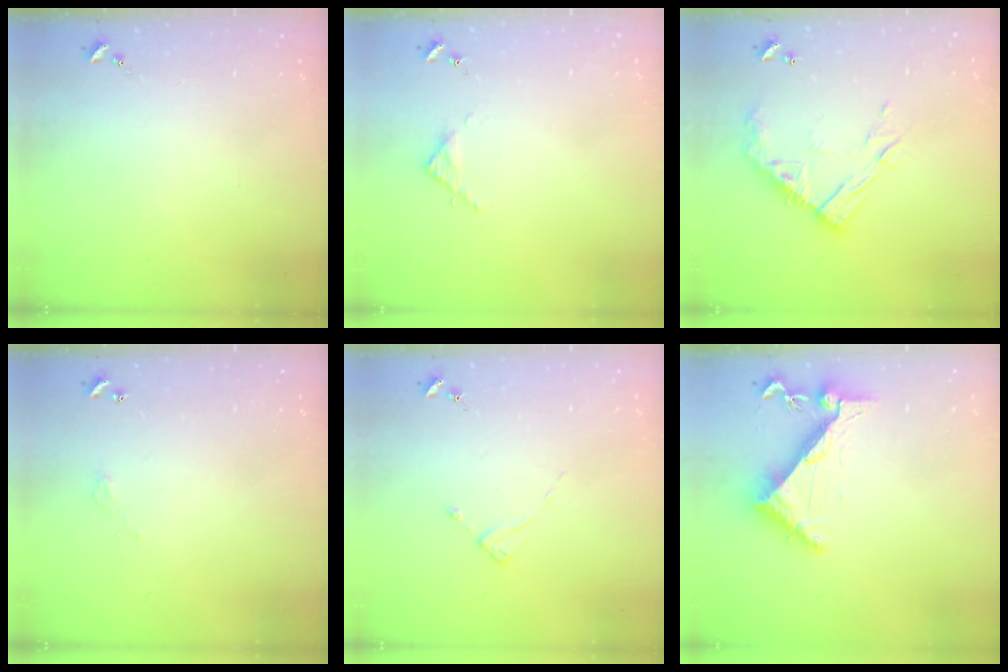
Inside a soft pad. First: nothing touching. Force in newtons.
{"total": 2.8, "press": 2.8, "slide": 0.4}
{"total": 12.5, "press": 12.5, "slide": 1.0}
{"total": 2.7, "press": 2.7, "slide": 0.2}
{"total": 2.4, "press": 2.4, "slide": 0.3}
{"total": 6.4, "press": 6.4, "slide": 0.5}